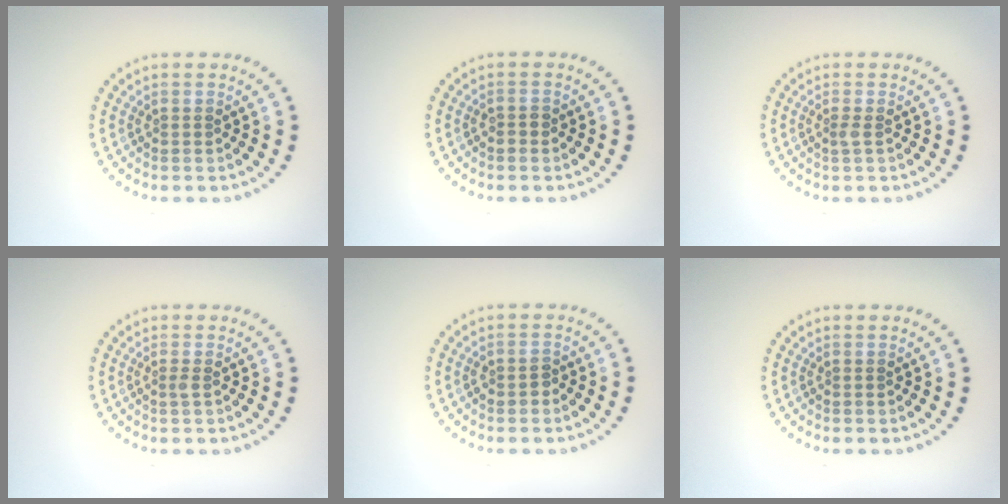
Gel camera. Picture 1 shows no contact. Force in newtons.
{"total": 0.9, "press": 0.9, "slide": 0.2}
{"total": 0.6, "press": 0.5, "slide": 0.3}
{"total": 0.6, "press": 0.3, "slide": 0.4}
{"total": 1.1, "press": 1.0, "slide": 0.2}
{"total": 0.0}